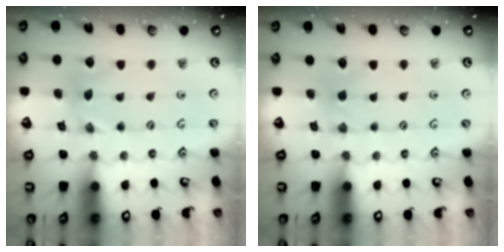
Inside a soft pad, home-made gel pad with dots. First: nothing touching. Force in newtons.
{"total": 0.5, "press": 0.5, "slide": 0.2}